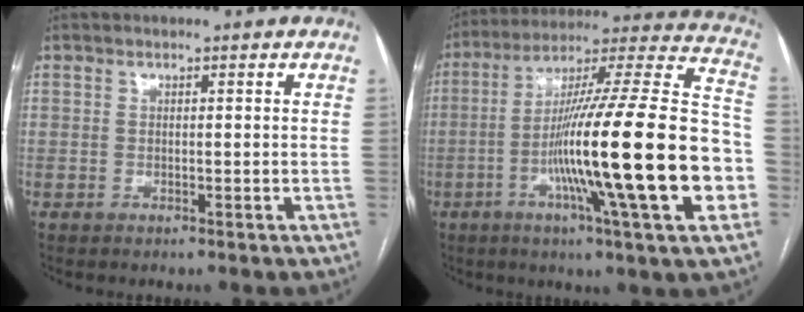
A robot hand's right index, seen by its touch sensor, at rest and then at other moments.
{"total": 29.1, "force": [-6.8, 1.0, 28.3], "torque": [-0.406, -0.015, -0.127]}